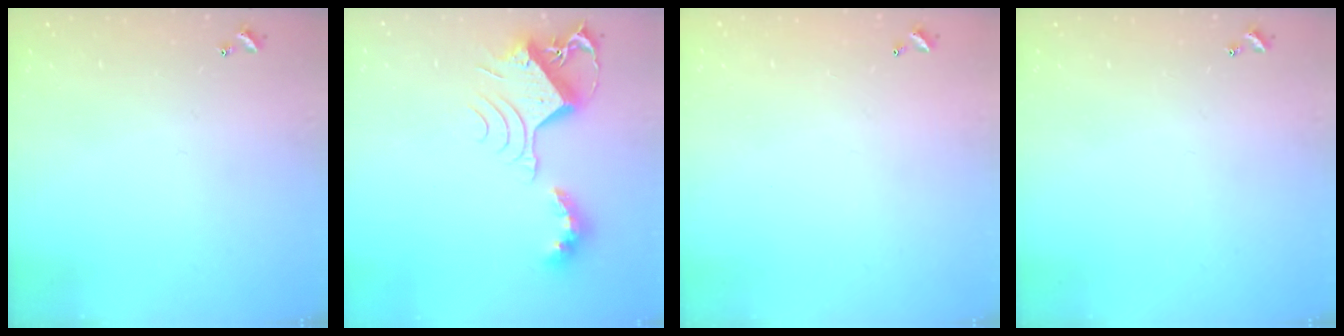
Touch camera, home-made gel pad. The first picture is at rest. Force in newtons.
{"total": 11.6, "press": 11.6, "slide": 1.2}
{"total": 2.9, "press": 2.9, "slide": 0.1}
{"total": 0.0}